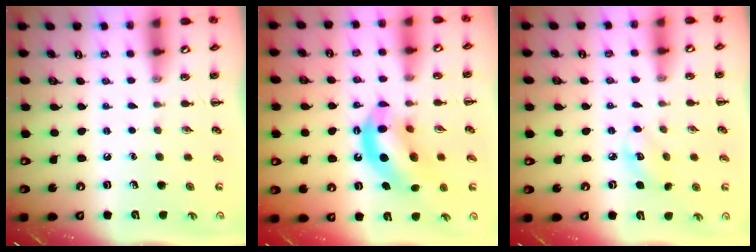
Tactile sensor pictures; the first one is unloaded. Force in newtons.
{"total": 13.3, "press": 12.9, "slide": 3.4}
{"total": 4.0, "press": 3.9, "slide": 0.7}